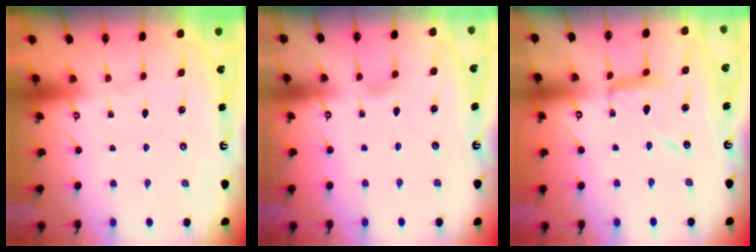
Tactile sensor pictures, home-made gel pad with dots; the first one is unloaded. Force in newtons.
{"total": 3.2, "press": 3.2, "slide": 0.4}
{"total": 10.4, "press": 10.4, "slide": 0.9}